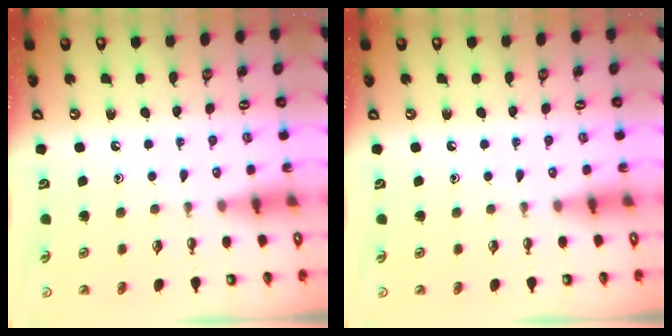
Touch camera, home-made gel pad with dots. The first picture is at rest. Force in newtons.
{"total": 0.0}